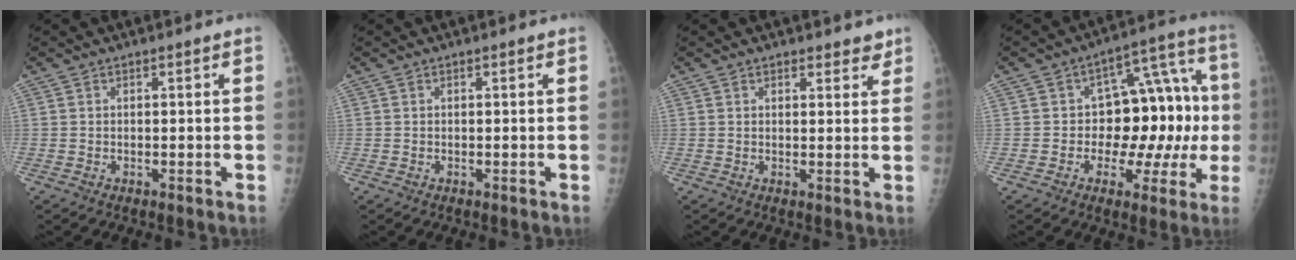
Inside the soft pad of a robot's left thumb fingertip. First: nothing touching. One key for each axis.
{"total": 0.0}
{"total": 3.4, "fx": 2.7, "fy": 1.8, "fz": 1.1, "tx": 0.021, "ty": -0.010, "tz": 0.031}
{"total": 16.6, "fx": -0.6, "fy": 9.7, "fz": 13.4, "tx": -0.125, "ty": 0.048, "tz": -0.006}